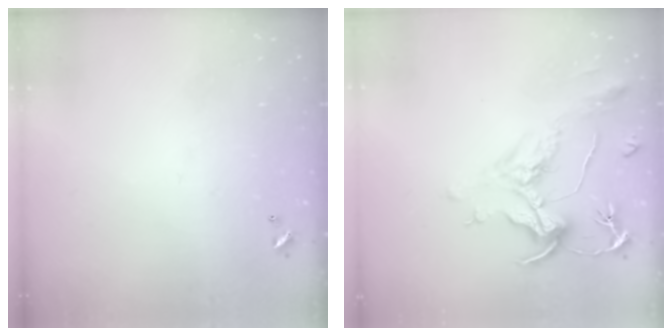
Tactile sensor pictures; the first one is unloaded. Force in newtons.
{"total": 2.0, "press": 1.5, "slide": 1.3}